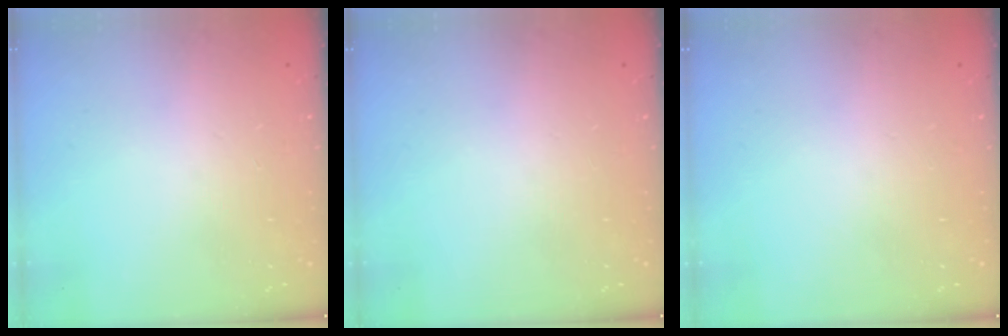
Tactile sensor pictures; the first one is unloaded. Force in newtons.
{"total": 0.0}
{"total": 0.0}